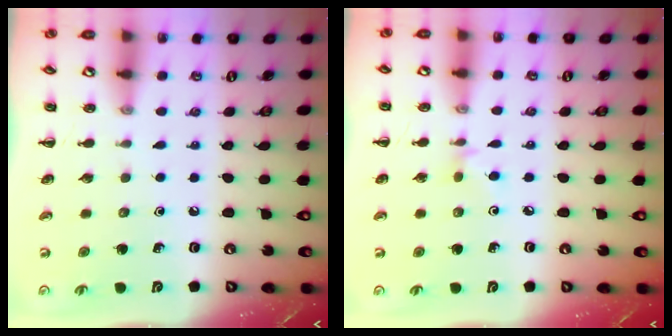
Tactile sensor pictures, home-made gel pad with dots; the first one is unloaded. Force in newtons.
{"total": 3.1, "press": 2.8, "slide": 1.2}